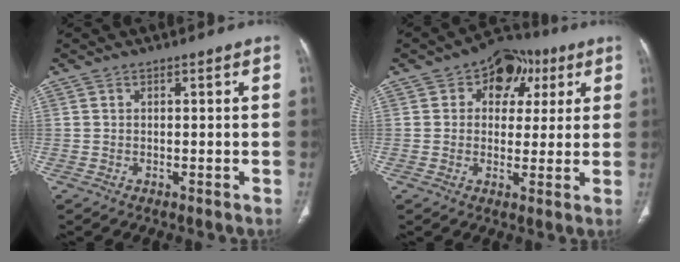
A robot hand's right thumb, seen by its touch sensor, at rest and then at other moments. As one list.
[{"total": 10.2, "force": [3.9, 7.6, 5.6], "torque": [-0.024, 0.001, 0.049]}]